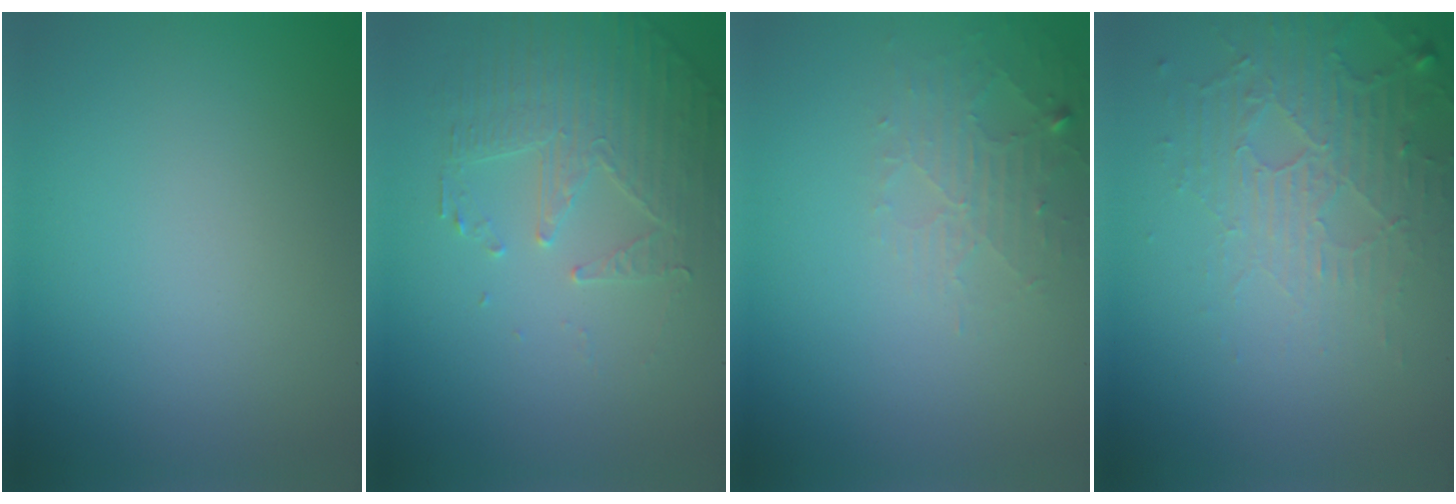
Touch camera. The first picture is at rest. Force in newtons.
{"total": 2.5, "press": 2.2, "slide": 1.2}
{"total": 2.2, "press": 2.2, "slide": 0.5}
{"total": 5.2, "press": 3.3, "slide": 4.1}